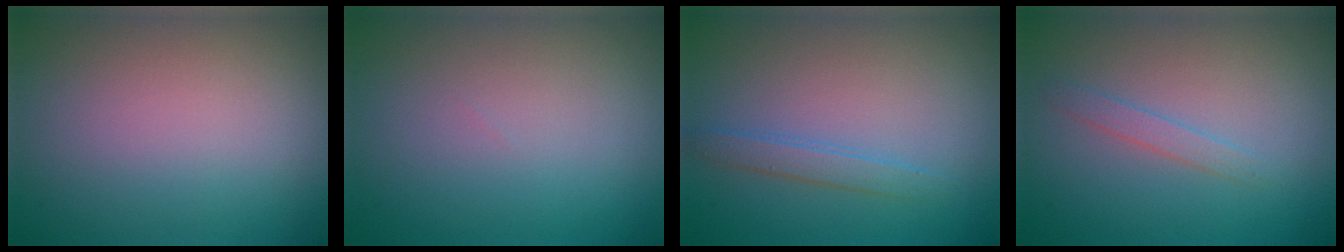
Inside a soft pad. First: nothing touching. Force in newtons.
{"total": 0.0}
{"total": 1.6, "press": 1.6, "slide": 0.1}
{"total": 1.2, "press": 1.2, "slide": 0.1}